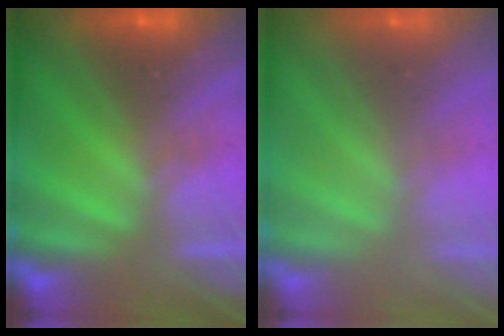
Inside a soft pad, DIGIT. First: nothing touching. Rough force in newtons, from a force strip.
{"total": 7.5}